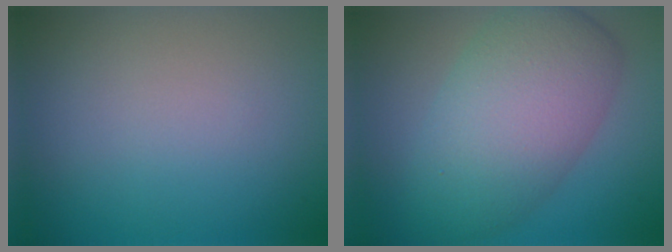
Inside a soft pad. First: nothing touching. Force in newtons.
{"total": 8.7, "press": 8.7, "slide": 0.1}